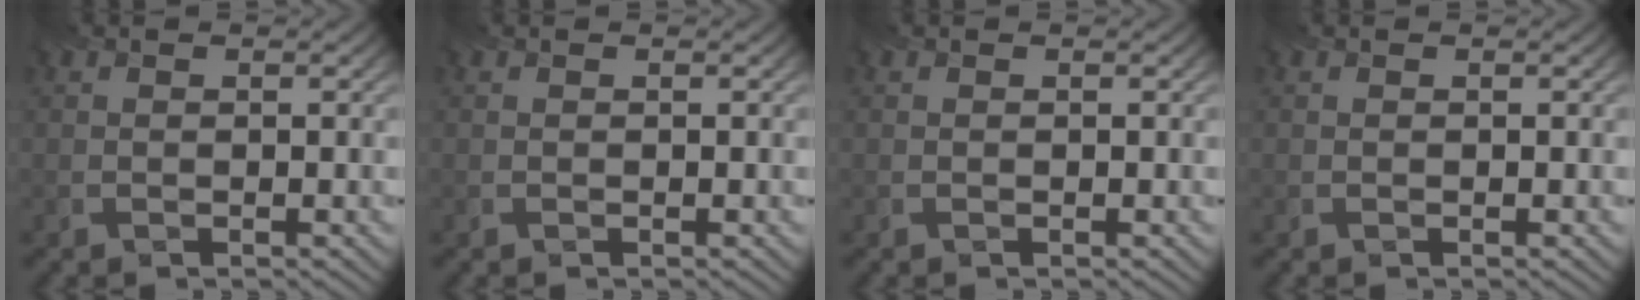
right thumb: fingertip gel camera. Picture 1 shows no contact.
{"total": 0.0}
{"total": 0.0}
{"total": 0.0}